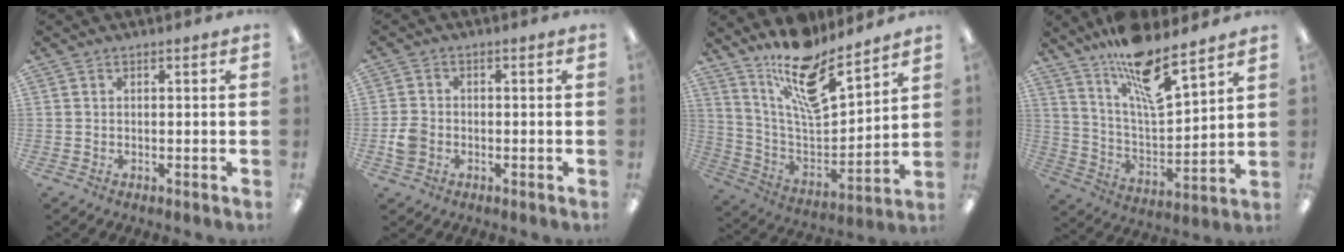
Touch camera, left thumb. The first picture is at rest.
{"total": 4.0, "force": [-1.3, 3.2, 1.9], "torque": [-0.030, 0.009, -0.022]}
{"total": 17.3, "force": [13.5, 5.3, 9.5], "torque": [-0.175, -0.092, 0.233]}
{"total": 16.2, "force": [12.3, 4.5, 9.6], "torque": [-0.162, -0.079, 0.207]}